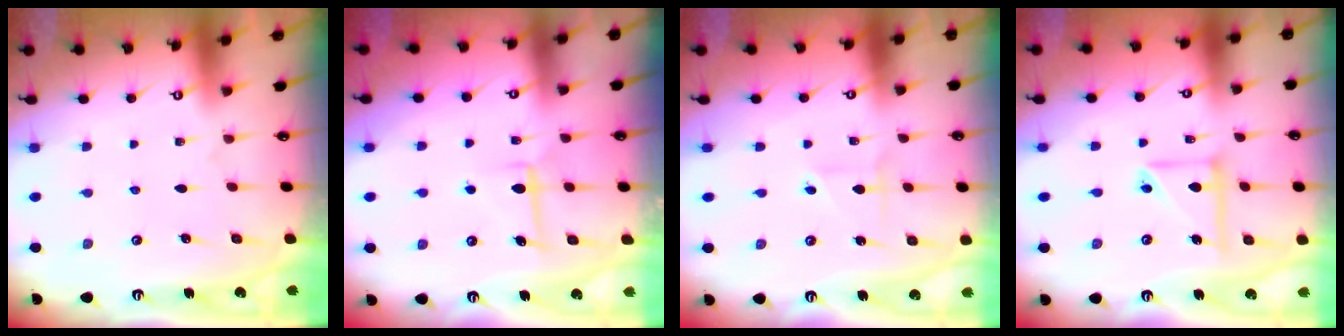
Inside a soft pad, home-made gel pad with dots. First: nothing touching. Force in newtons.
{"total": 5.9, "press": 5.9, "slide": 0.9}
{"total": 1.8, "press": 1.8, "slide": 0.2}
{"total": 8.7, "press": 8.6, "slide": 0.6}